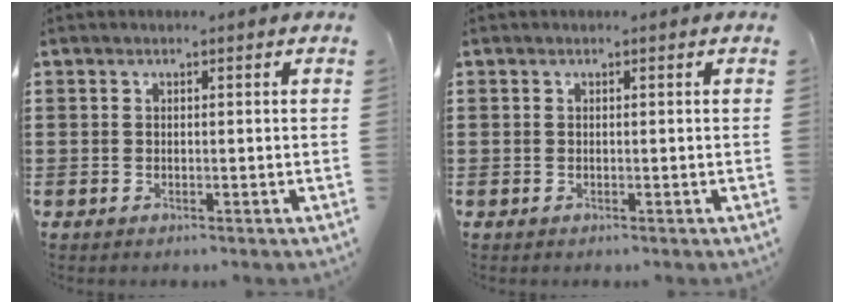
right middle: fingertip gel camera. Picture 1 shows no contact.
{"total": 0.0}